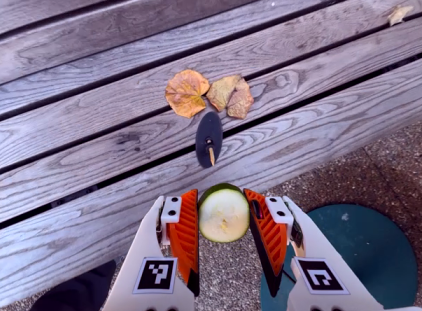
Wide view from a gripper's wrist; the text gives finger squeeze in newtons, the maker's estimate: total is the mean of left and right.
{"total": 9.3, "left": 9.4, "right": 9.1}